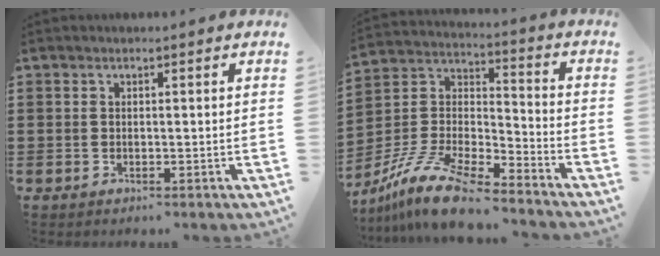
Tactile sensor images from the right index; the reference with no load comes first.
{"total": 12.8, "force": [-10.8, 2.7, 6.5], "torque": [-0.147, 0.027, -0.214]}